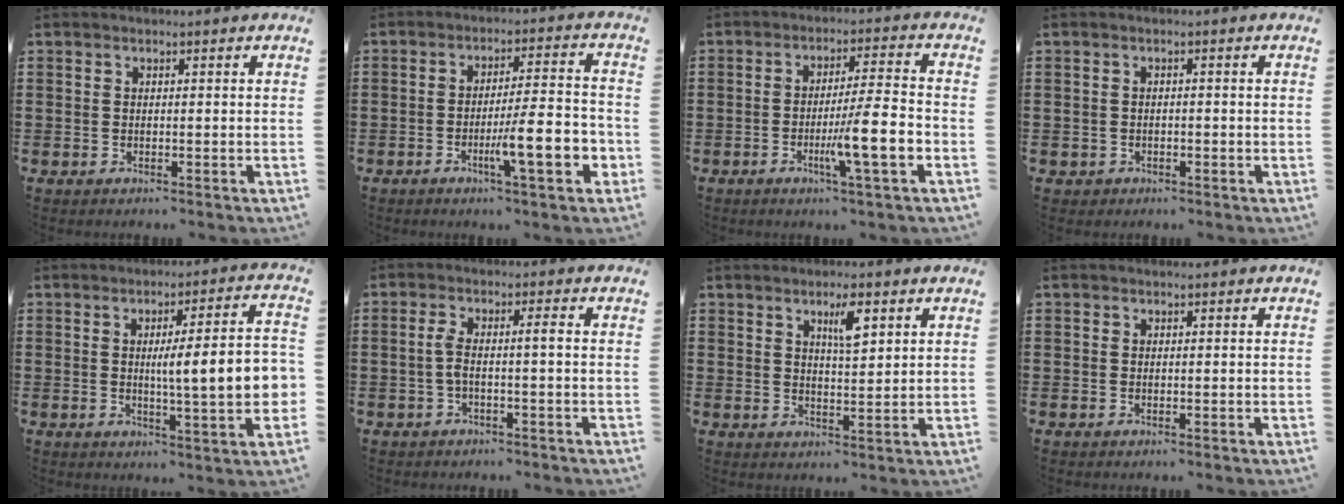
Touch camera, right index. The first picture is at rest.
{"total": 11.1, "force": [-3.8, 1.9, 10.2], "torque": [-0.162, -0.003, -0.062]}
{"total": 8.8, "force": [-3.1, 0.2, 8.3], "torque": [-0.141, -0.007, -0.054]}
{"total": 0.9, "force": [-0.6, 0.6, 0.1], "torque": [-0.006, 0.000, -0.014]}
{"total": 9.8, "force": [-0.1, 1.1, 9.7], "torque": [-0.155, -0.007, -0.010]}
{"total": 3.3, "force": [-0.7, 0.2, 3.2], "torque": [-0.068, 0.000, -0.019]}
{"total": 4.2, "force": [2.2, 1.1, 3.4], "torque": [-0.056, 0.002, 0.033]}
{"total": 0.0}